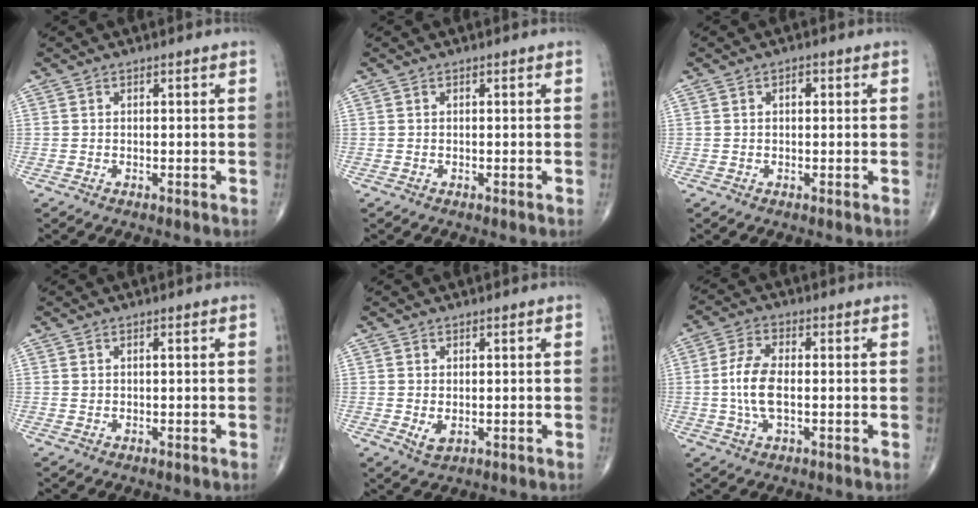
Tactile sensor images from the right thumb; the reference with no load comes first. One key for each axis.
{"total": 0.0}
{"total": 1.5, "fx": 0.4, "fy": 0.9, "fz": 1.1, "tx": -0.014, "ty": 0.005, "tz": 0.005}
{"total": 0.7, "fx": 0.2, "fy": 0.3, "fz": 0.6, "tx": -0.009, "ty": 0.000, "tz": 0.007}
{"total": 2.4, "fx": -0.2, "fy": 1.4, "fz": 1.9, "tx": -0.032, "ty": -0.005, "tz": 0.004}
{"total": 7.7, "fx": -0.5, "fy": 3.6, "fz": 6.8, "tx": -0.149, "ty": 0.008, "tz": -0.013}